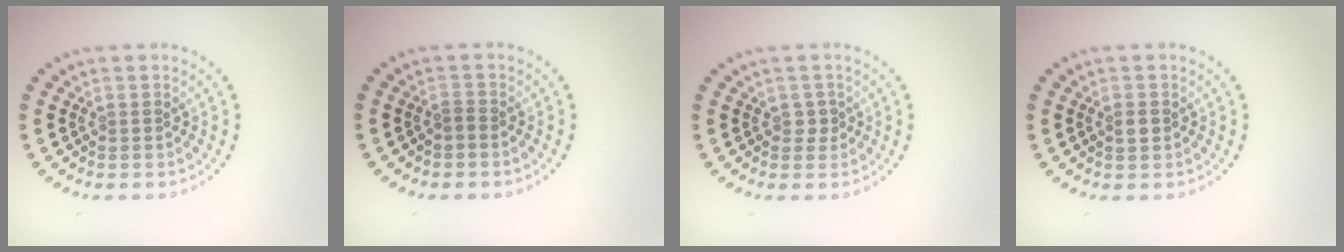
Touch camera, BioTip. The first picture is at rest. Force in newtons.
{"total": 0.6, "press": 0.3, "slide": 0.5}
{"total": 0.9, "press": 0.8, "slide": 0.4}
{"total": 1.0, "press": 0.9, "slide": 0.3}